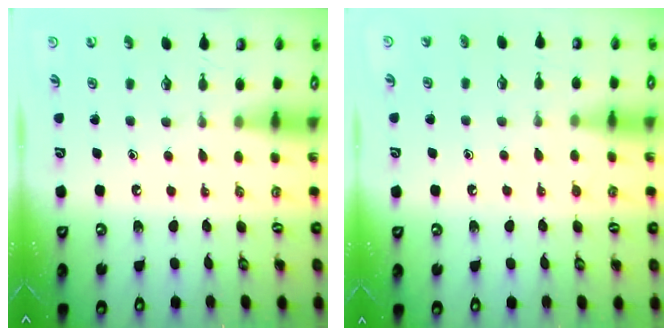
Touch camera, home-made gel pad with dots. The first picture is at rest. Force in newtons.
{"total": 4.4, "press": 4.3, "slide": 0.4}